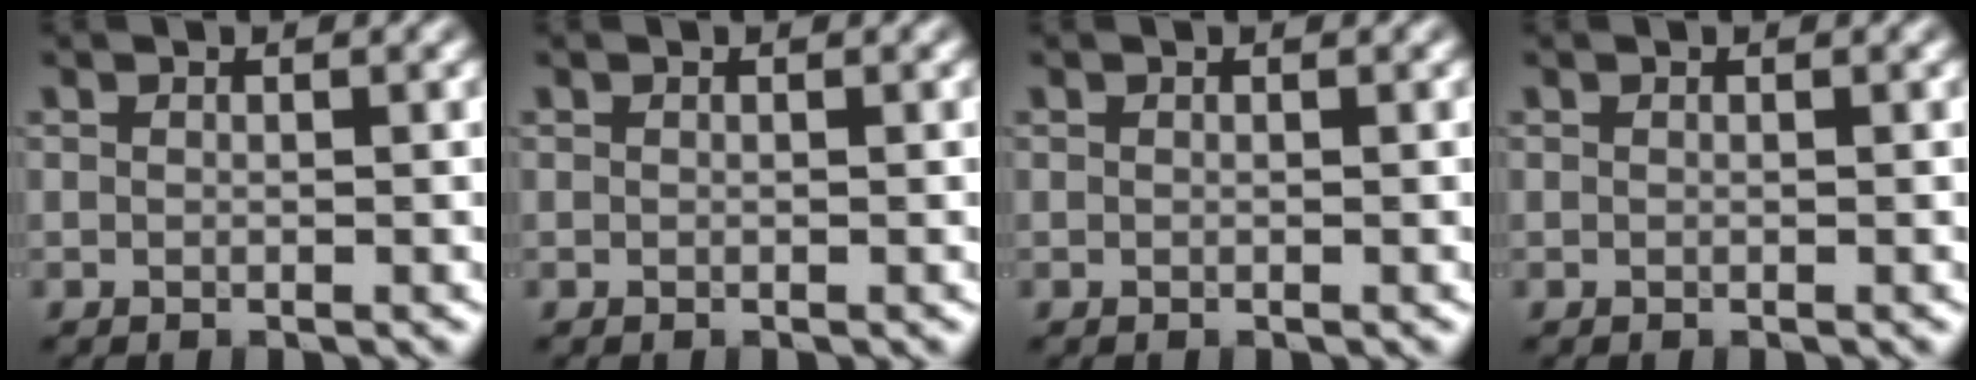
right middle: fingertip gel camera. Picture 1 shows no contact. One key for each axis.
{"total": 0.0}
{"total": 0.0}
{"total": 0.0}